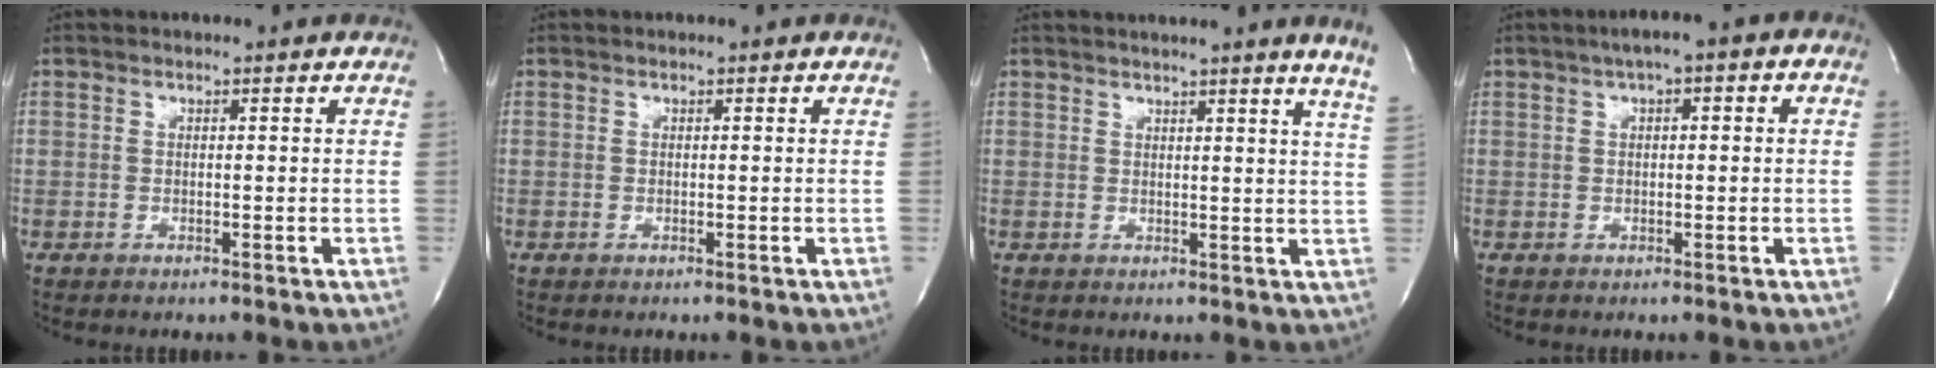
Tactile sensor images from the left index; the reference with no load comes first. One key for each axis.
{"total": 0.0}
{"total": 9.8, "fx": 8.4, "fy": -2.2, "fz": 4.7, "tx": -0.054, "ty": -0.040, "tz": 0.076}
{"total": 5.1, "fx": 1.9, "fy": 1.6, "fz": 4.5, "tx": -0.066, "ty": 0.026, "tz": 0.020}